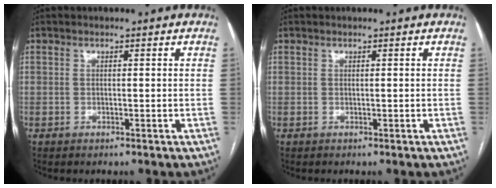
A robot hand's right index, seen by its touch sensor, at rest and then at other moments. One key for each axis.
{"total": 0.0}